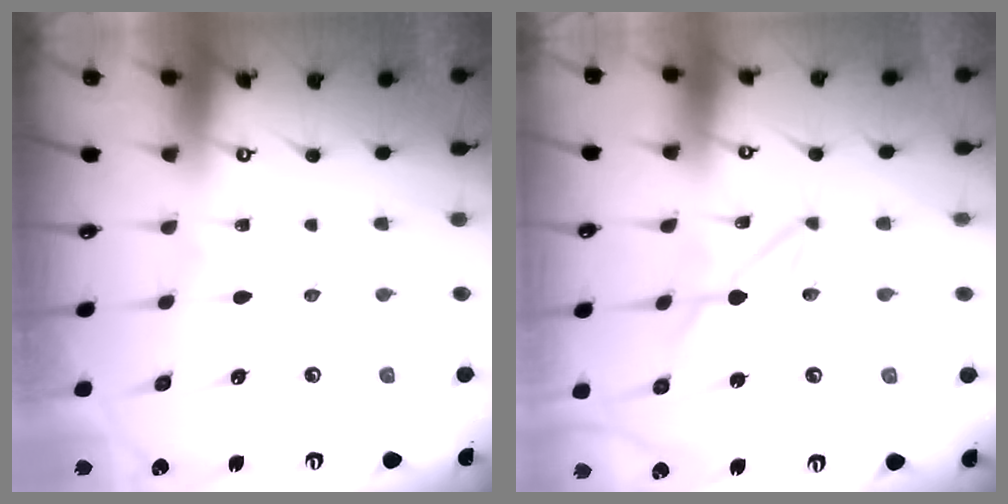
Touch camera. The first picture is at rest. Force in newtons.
{"total": 2.0, "press": 2.0, "slide": 0.1}